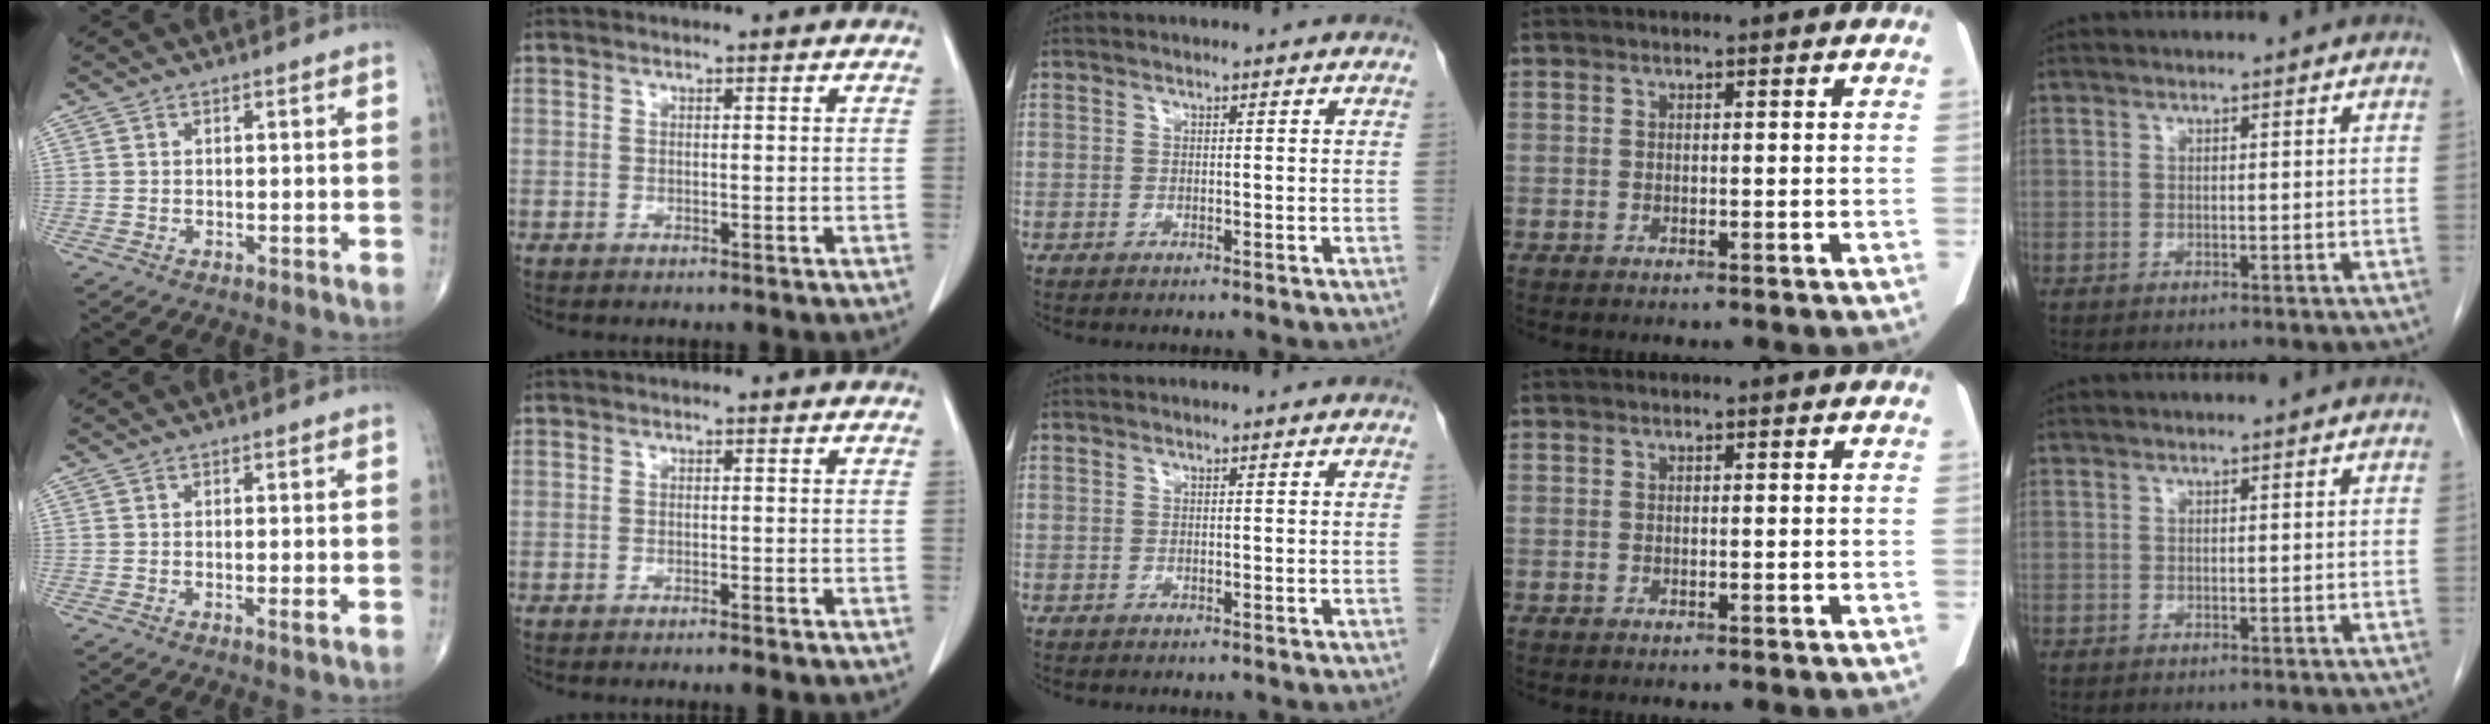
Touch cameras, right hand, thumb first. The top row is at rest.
{"thumb": {"total": 1.3, "force": [-0.3, 0.1, 1.2], "torque": [-0.023, -0.006, -0.008]}, "index": {"total": 1.2, "force": [-0.9, 0.0, 0.7], "torque": [-0.016, -0.002, -0.013]}}